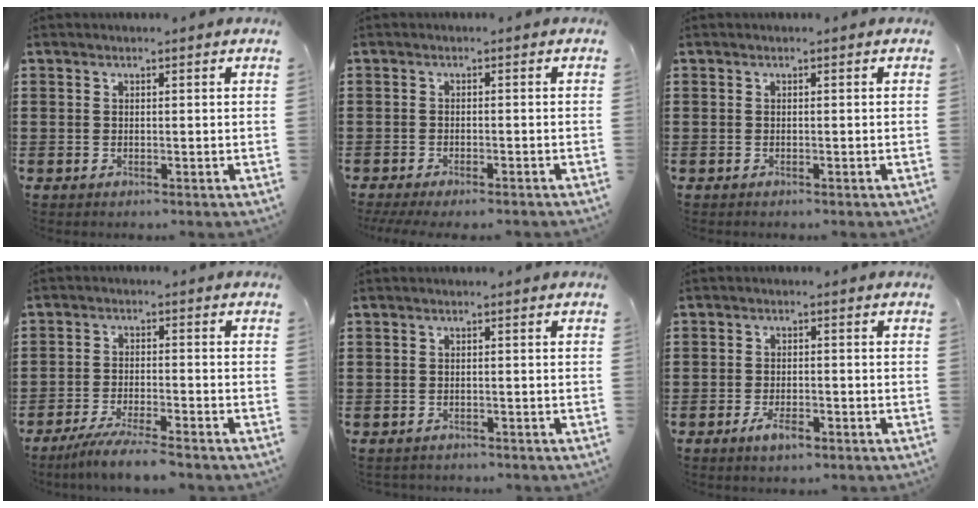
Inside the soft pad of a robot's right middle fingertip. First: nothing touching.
{"total": 1.6, "force": [-1.5, 0.1, 0.6], "torque": [-0.012, -0.001, -0.030]}
{"total": 0.0}
{"total": 4.9, "force": [-4.5, -0.1, 1.9], "torque": [-0.044, -0.012, -0.089]}
{"total": 0.7, "force": [-0.7, 0.1, -0.1], "torque": [-0.001, 0.001, -0.016]}
{"total": 3.1, "force": [-1.8, 1.3, 2.1], "torque": [-0.042, 0.000, -0.035]}